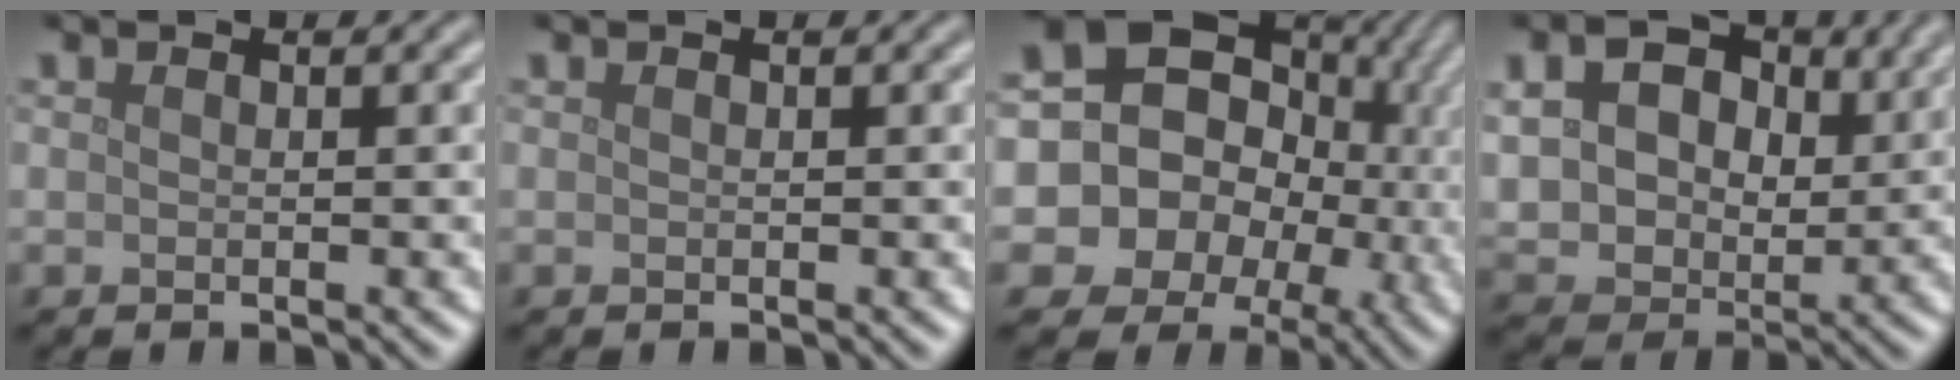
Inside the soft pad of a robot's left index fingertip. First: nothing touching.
{"total": 0.0}
{"total": 19.1, "force": [0.9, 16.9, 8.8], "torque": [-0.180, 0.017, 0.004]}
{"total": 7.4, "force": [2.2, 5.4, 4.5], "torque": [-0.098, -0.002, 0.033]}